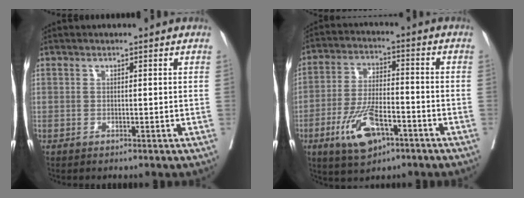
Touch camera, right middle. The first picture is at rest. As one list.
[{"total": 10.1, "force": [-5.0, 3.7, 8.0], "torque": [-0.163, -0.005, -0.087]}]